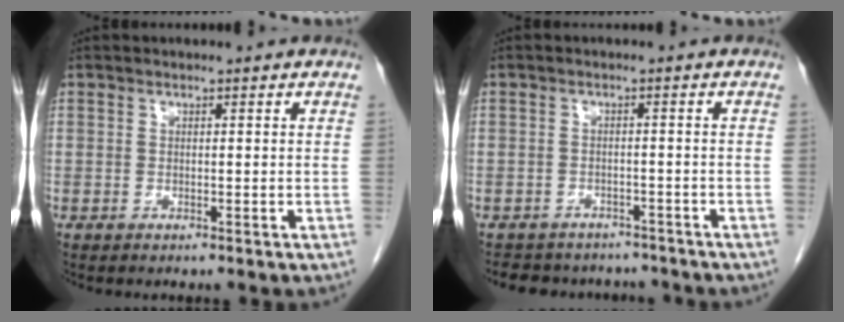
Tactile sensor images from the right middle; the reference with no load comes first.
{"total": 9.2, "force": [-8.3, 3.7, 1.7], "torque": [-0.027, 0.011, -0.100]}